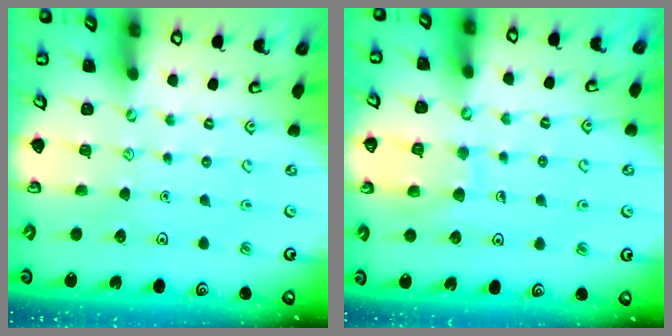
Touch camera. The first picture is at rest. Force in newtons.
{"total": 8.8, "press": 8.7, "slide": 0.7}